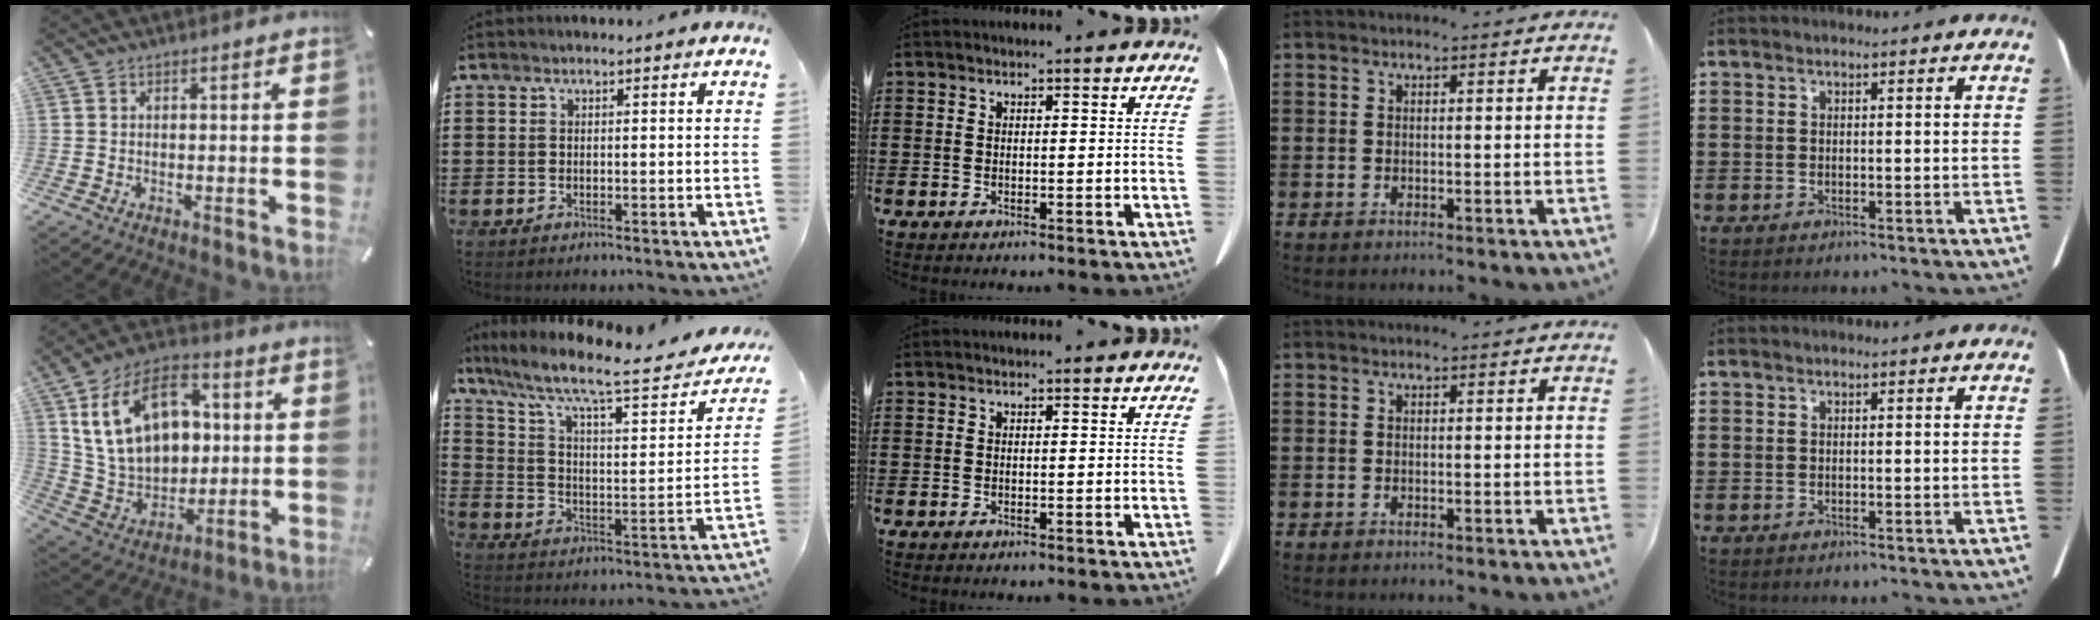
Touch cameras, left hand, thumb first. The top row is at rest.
{"thumb": {"total": 20.5, "force": [5.6, 15.1, 12.7], "torque": [-0.248, -0.010, 0.104]}, "index": {"total": 10.0, "force": [7.2, 1.6, 6.7], "torque": [-0.140, -0.046, 0.112]}}